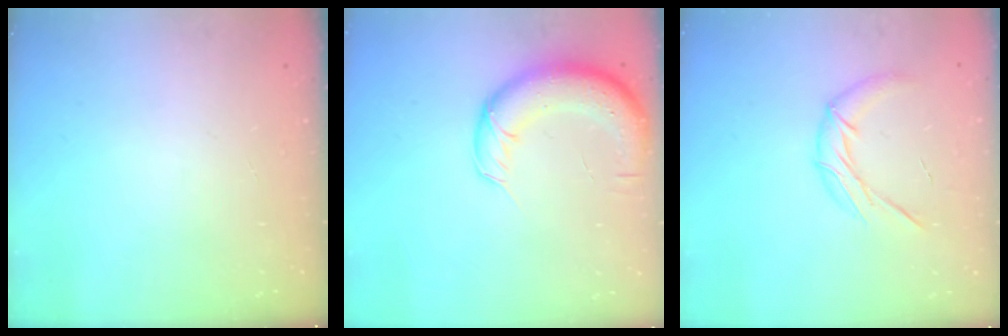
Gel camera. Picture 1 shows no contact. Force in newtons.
{"total": 13.2, "press": 12.8, "slide": 3.0}
{"total": 10.4, "press": 10.4, "slide": 1.0}